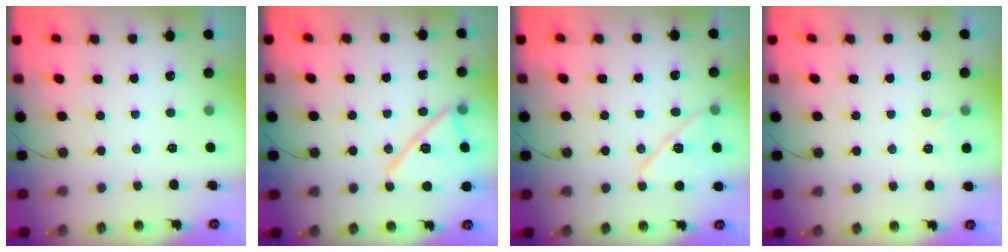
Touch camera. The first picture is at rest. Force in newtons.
{"total": 16.1, "press": 16.1, "slide": 1.1}
{"total": 12.1, "press": 10.4, "slide": 6.2}
{"total": 4.5, "press": 4.4, "slide": 0.8}